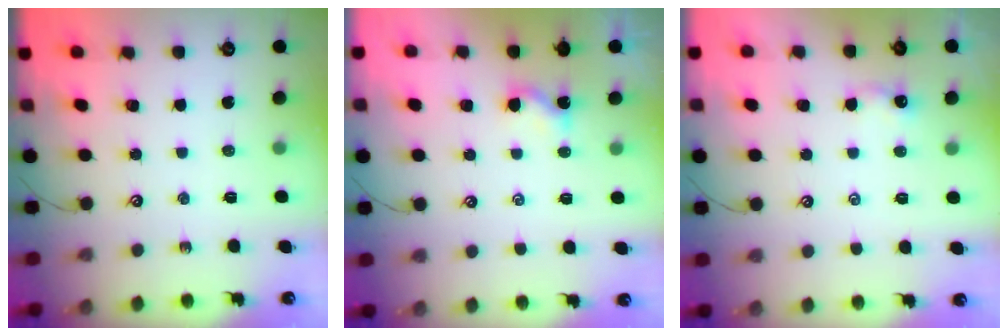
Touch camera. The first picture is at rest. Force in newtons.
{"total": 1.6, "press": 1.5, "slide": 0.3}
{"total": 3.2, "press": 3.2, "slide": 0.2}